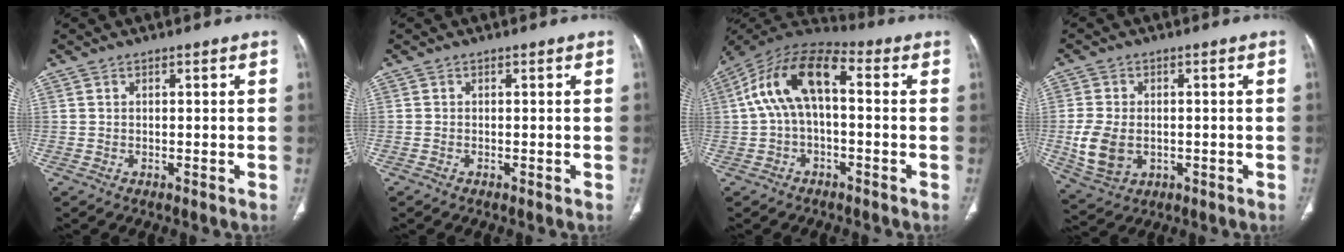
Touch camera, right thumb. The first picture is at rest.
{"total": 0.0}
{"total": 13.6, "force": [1.0, 7.1, 11.6], "torque": [-0.217, 0.048, 0.006]}
{"total": 9.0, "force": [-1.2, 6.4, 6.2], "torque": [-0.122, -0.005, -0.011]}